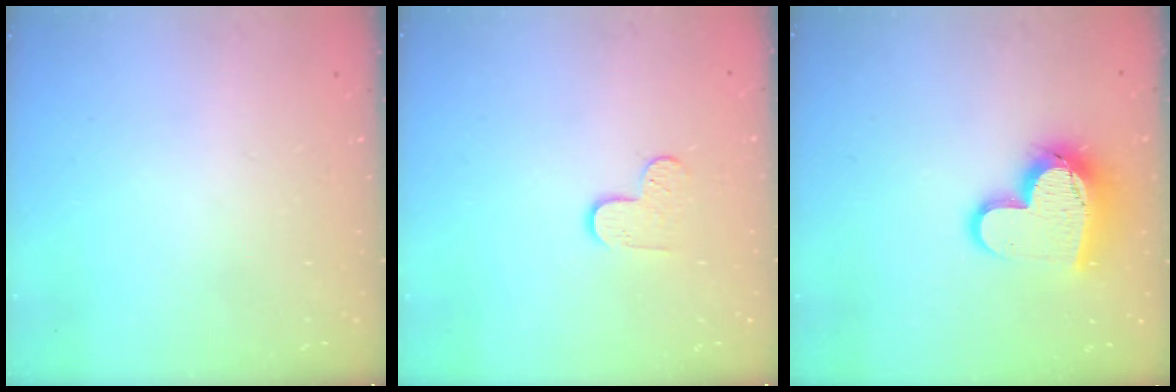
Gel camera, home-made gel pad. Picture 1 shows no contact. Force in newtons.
{"total": 4.8, "press": 4.7, "slide": 0.5}
{"total": 15.0, "press": 15.0, "slide": 1.0}